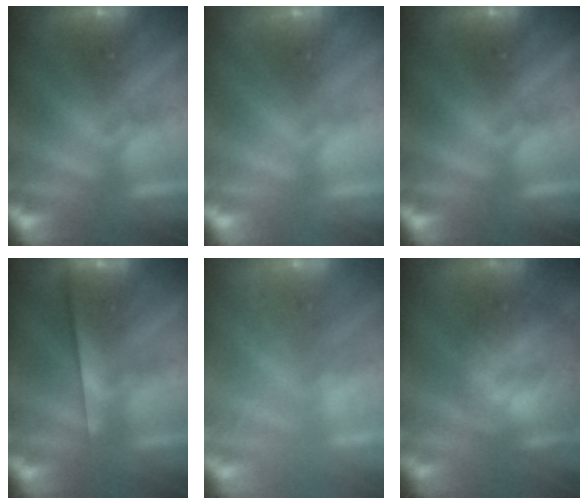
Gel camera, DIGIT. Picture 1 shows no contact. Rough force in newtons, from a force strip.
{"total": 3.4}
{"total": 0.0}
{"total": 2.2}
{"total": 1.6}
{"total": 8.8}